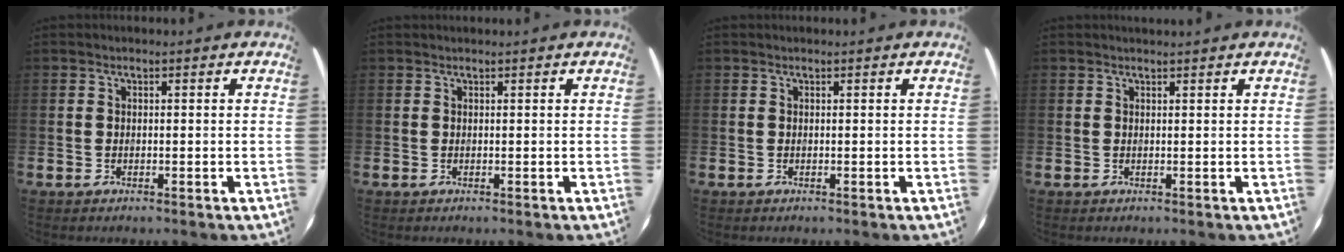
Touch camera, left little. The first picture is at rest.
{"total": 0.0}
{"total": 0.0}
{"total": 0.7, "force": [0.6, -0.1, 0.0], "torque": [0.000, 0.001, 0.013]}